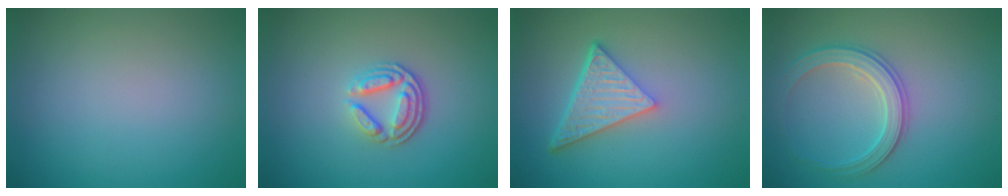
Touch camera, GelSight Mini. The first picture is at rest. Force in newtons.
{"total": 3.5, "press": 2.6, "slide": 2.4}
{"total": 5.3, "press": 3.9, "slide": 3.6}
{"total": 3.1, "press": 3.1, "slide": 0.2}